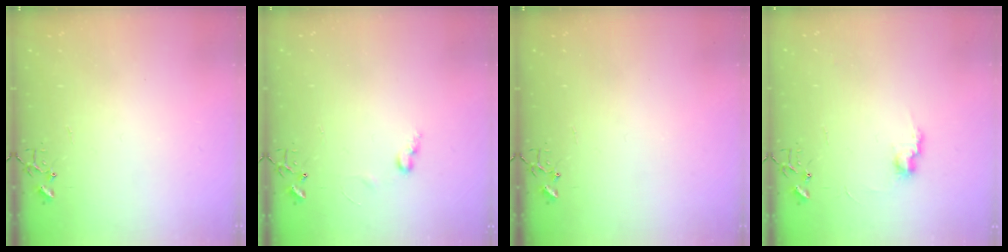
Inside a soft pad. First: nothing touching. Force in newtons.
{"total": 6.0, "press": 5.9, "slide": 0.7}
{"total": 0.0}
{"total": 7.5, "press": 7.4, "slide": 0.3}